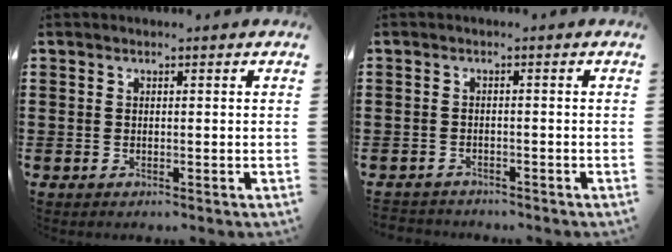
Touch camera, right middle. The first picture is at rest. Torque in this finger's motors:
{"motor_torque": [0.45, -0.25, -0.36, -0.08]}